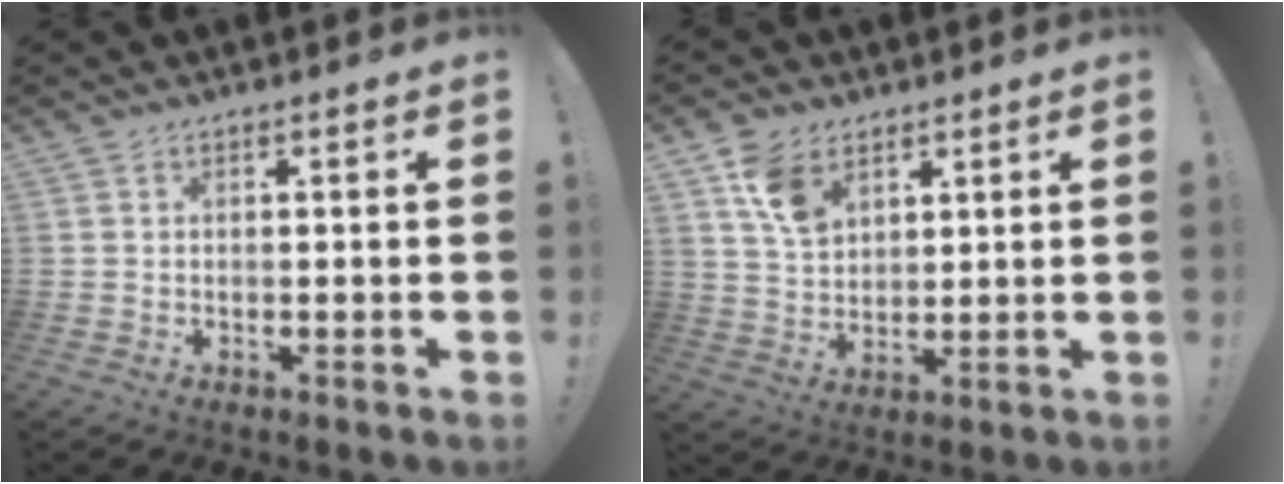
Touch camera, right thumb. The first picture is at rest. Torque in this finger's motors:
{"motor_torque": [0.22, 0.30, -0.11, 0.45, 0.12]}